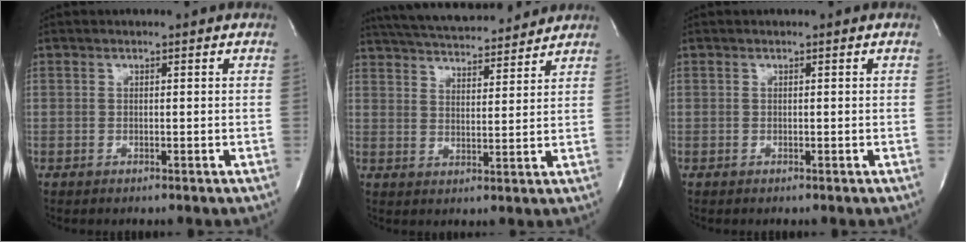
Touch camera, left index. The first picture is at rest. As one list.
[{"total": 16.0, "force": [14.7, 2.7, 5.8], "torque": [-0.104, 0.027, 0.220]}, {"total": 0.0}]